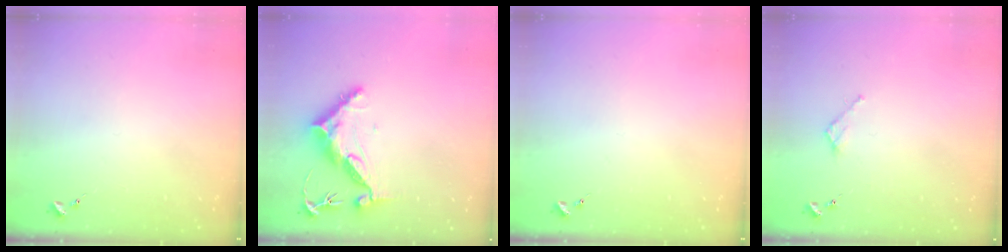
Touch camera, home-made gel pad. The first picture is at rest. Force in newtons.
{"total": 10.7, "press": 10.6, "slide": 0.9}
{"total": 0.0}
{"total": 2.7, "press": 2.7, "slide": 0.2}